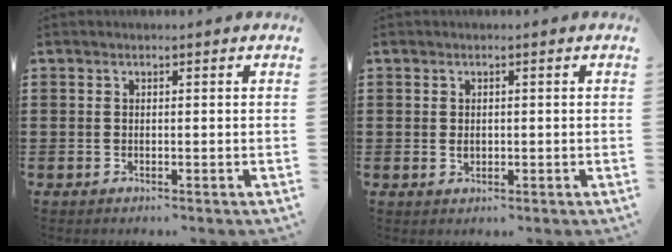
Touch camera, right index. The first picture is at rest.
{"total": 1.2, "force": [0.0, 0.8, 0.8], "torque": [-0.018, 0.005, -0.001]}